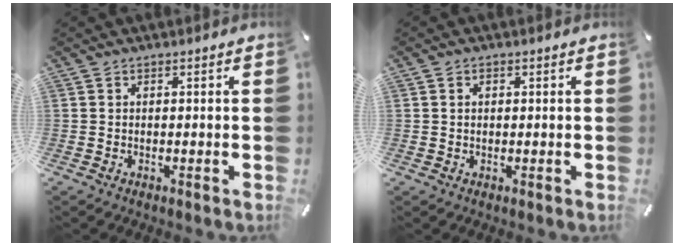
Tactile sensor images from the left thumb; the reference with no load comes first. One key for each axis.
{"total": 1.2, "fx": 0.3, "fy": 0.9, "fz": 0.7, "tx": -0.017, "ty": 0.005, "tz": 0.004}